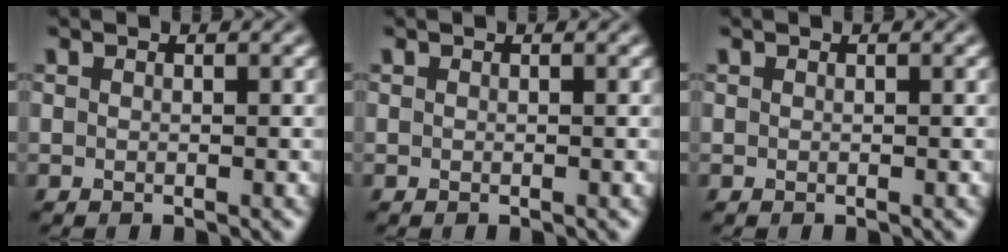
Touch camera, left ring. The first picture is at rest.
{"total": 0.0}
{"total": 0.0}